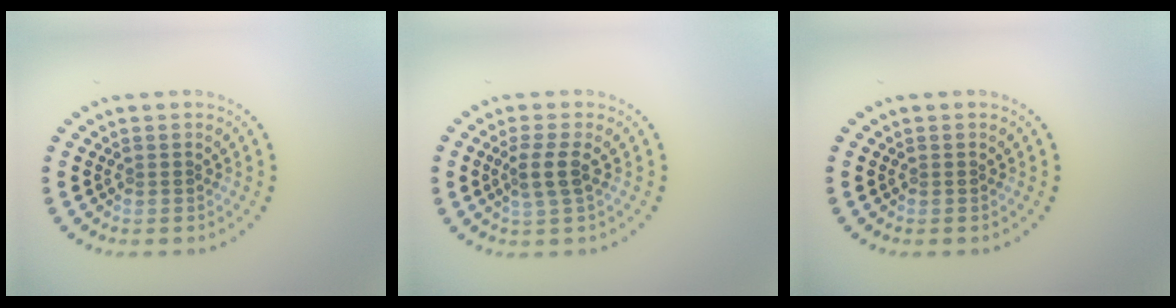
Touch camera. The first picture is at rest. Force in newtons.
{"total": 2.2, "press": 1.9, "slide": 1.2}
{"total": 0.0}